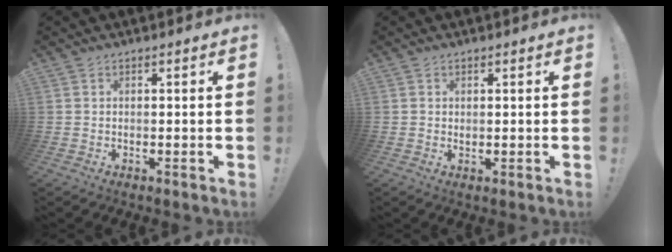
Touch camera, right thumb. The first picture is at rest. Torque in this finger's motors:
{"motor_torque": [-0.36, -0.22, -0.13, 0.27, -0.14]}